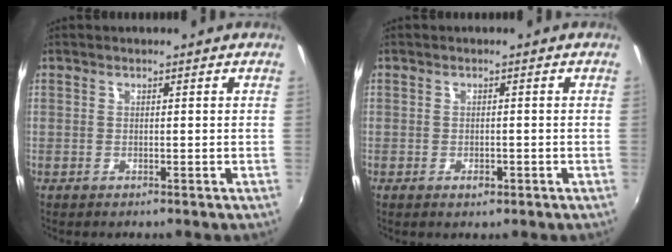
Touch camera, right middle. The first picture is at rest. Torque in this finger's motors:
{"motor_torque": [1.07, -1.07, 0.08, 0.05]}